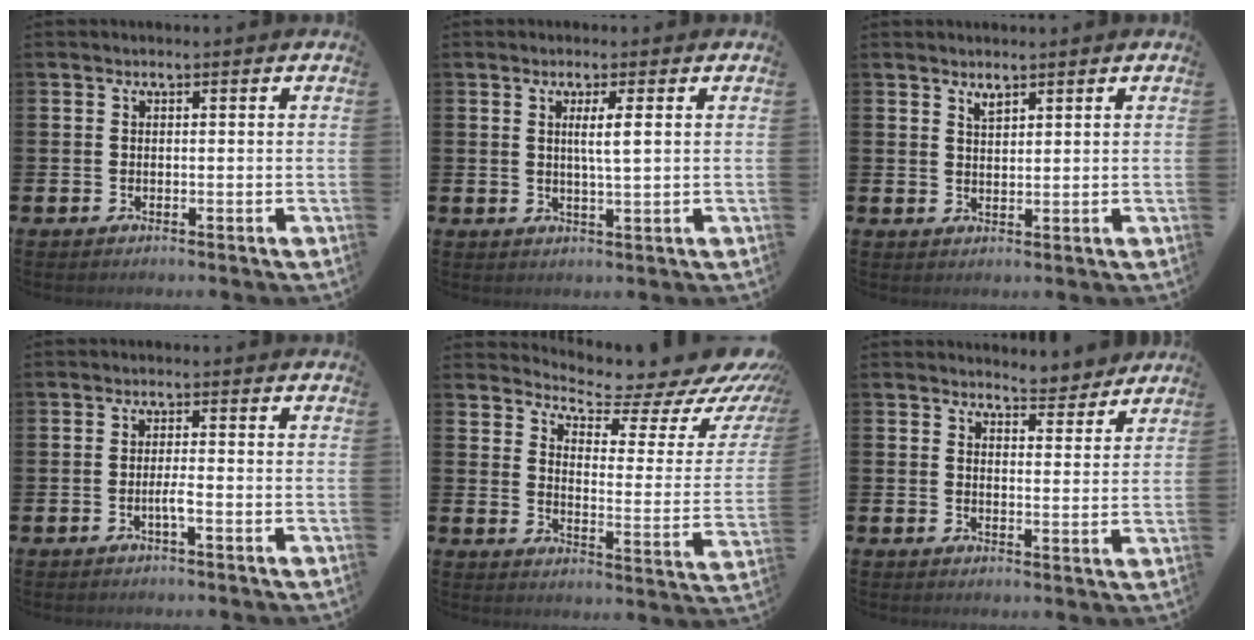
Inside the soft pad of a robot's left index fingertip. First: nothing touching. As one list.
[{"total": 2.6, "force": [1.0, 0.0, 2.4], "torque": [-0.047, -0.004, 0.015]}, {"total": 2.0, "force": [1.8, 0.5, 0.5], "torque": [-0.004, -0.006, 0.031]}, {"total": 1.5, "force": [-0.8, 0.1, 1.3], "torque": [-0.033, 0.002, -0.013]}, {"total": 6.1, "force": [5.8, 1.1, 1.6], "torque": [-0.036, -0.065, 0.087]}, {"total": 4.6, "force": [4.6, 0.7, -0.2], "torque": [-0.001, -0.033, 0.082]}]